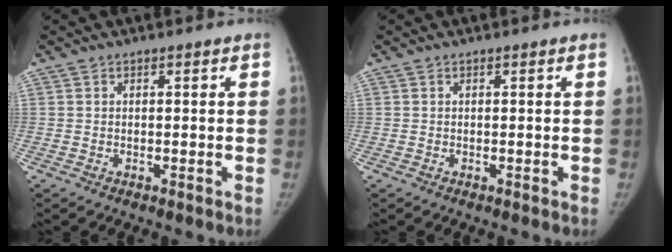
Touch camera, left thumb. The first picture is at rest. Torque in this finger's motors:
{"motor_torque": [0.00, 0.00, 0.21, -0.16, 0.00]}